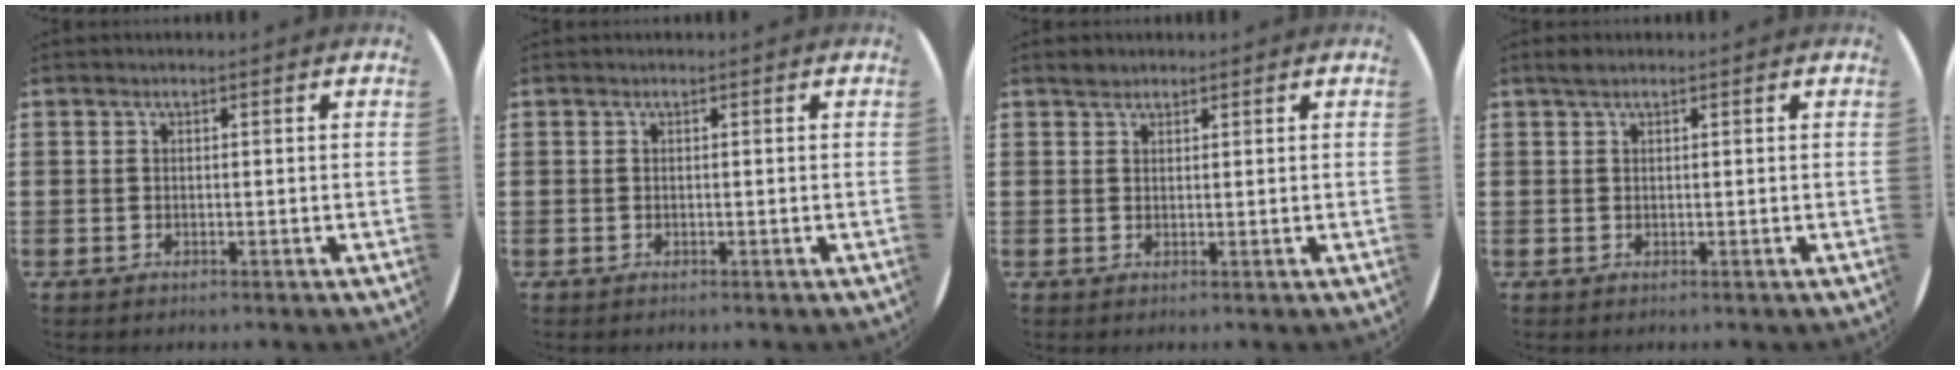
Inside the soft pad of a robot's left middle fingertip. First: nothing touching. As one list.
[{"total": 0.0}, {"total": 1.3, "force": [1.2, 0.5, 0.0], "torque": [0.006, -0.001, 0.022]}, {"total": 0.9, "force": [0.8, 0.3, 0.4], "torque": [-0.009, 0.004, 0.014]}]